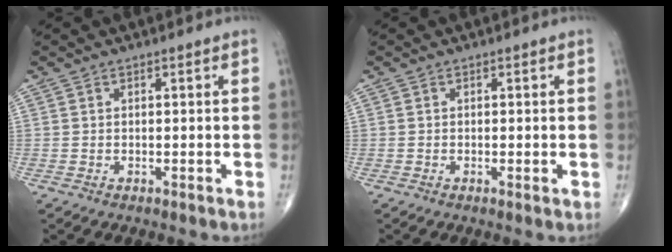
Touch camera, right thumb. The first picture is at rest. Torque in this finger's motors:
{"motor_torque": [-0.12, 0.20, 0.07, 0.04, -0.01]}